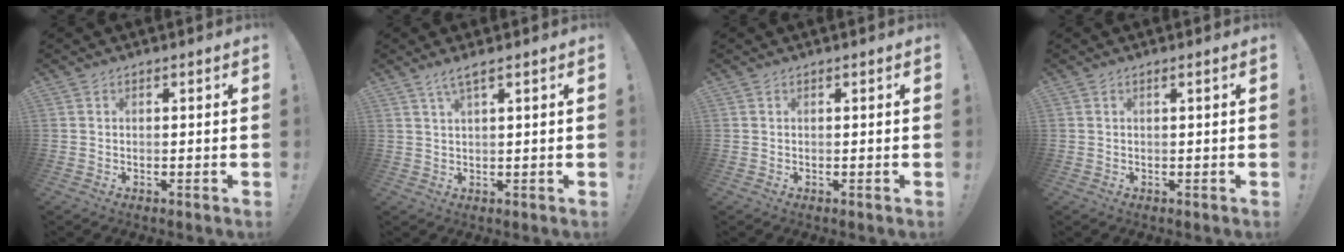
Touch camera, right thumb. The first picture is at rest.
{"total": 2.9, "force": [2.1, -0.2, 2.1], "torque": [-0.050, -0.003, 0.036]}
{"total": 0.0}
{"total": 1.1, "force": [0.4, -0.1, 1.0], "torque": [-0.010, -0.003, 0.004]}